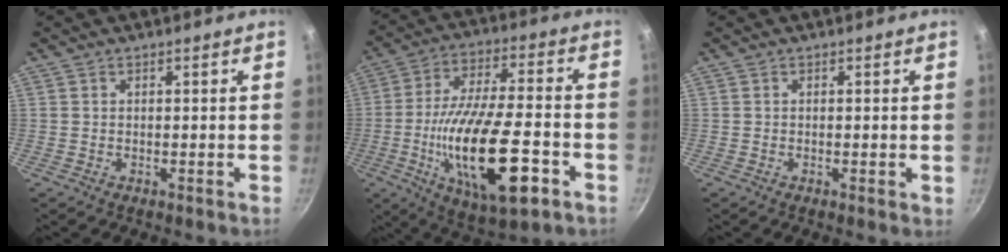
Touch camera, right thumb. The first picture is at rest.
{"total": 22.6, "force": [-7.2, 7.8, 20.0], "torque": [-0.344, 0.015, -0.116]}
{"total": 0.7, "force": [-0.1, 0.2, 0.7], "torque": [-0.010, -0.002, -0.003]}